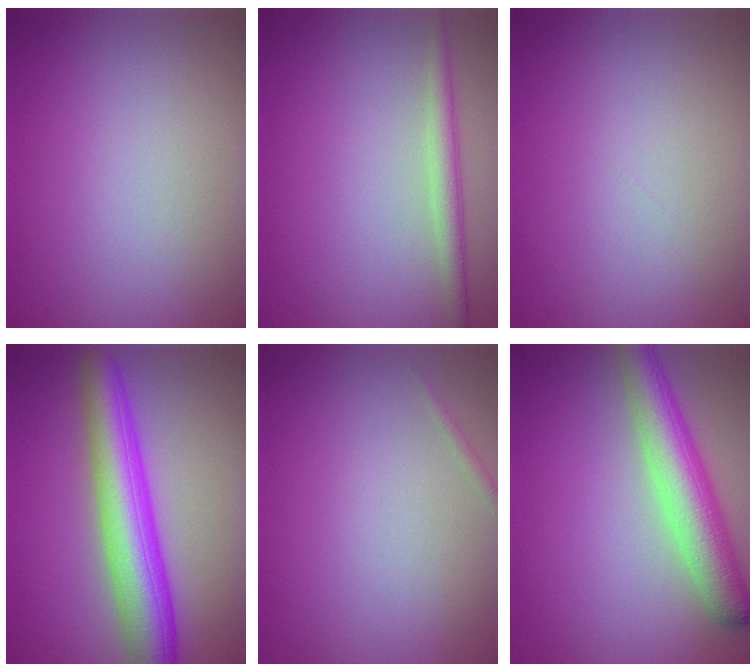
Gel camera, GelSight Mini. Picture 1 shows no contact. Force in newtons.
{"total": 2.2, "press": 2.2, "slide": 0.0}
{"total": 0.0}
{"total": 7.3, "press": 7.3, "slide": 0.2}
{"total": 0.6, "press": 0.6, "slide": 0.0}
{"total": 6.1, "press": 6.1, "slide": 0.3}